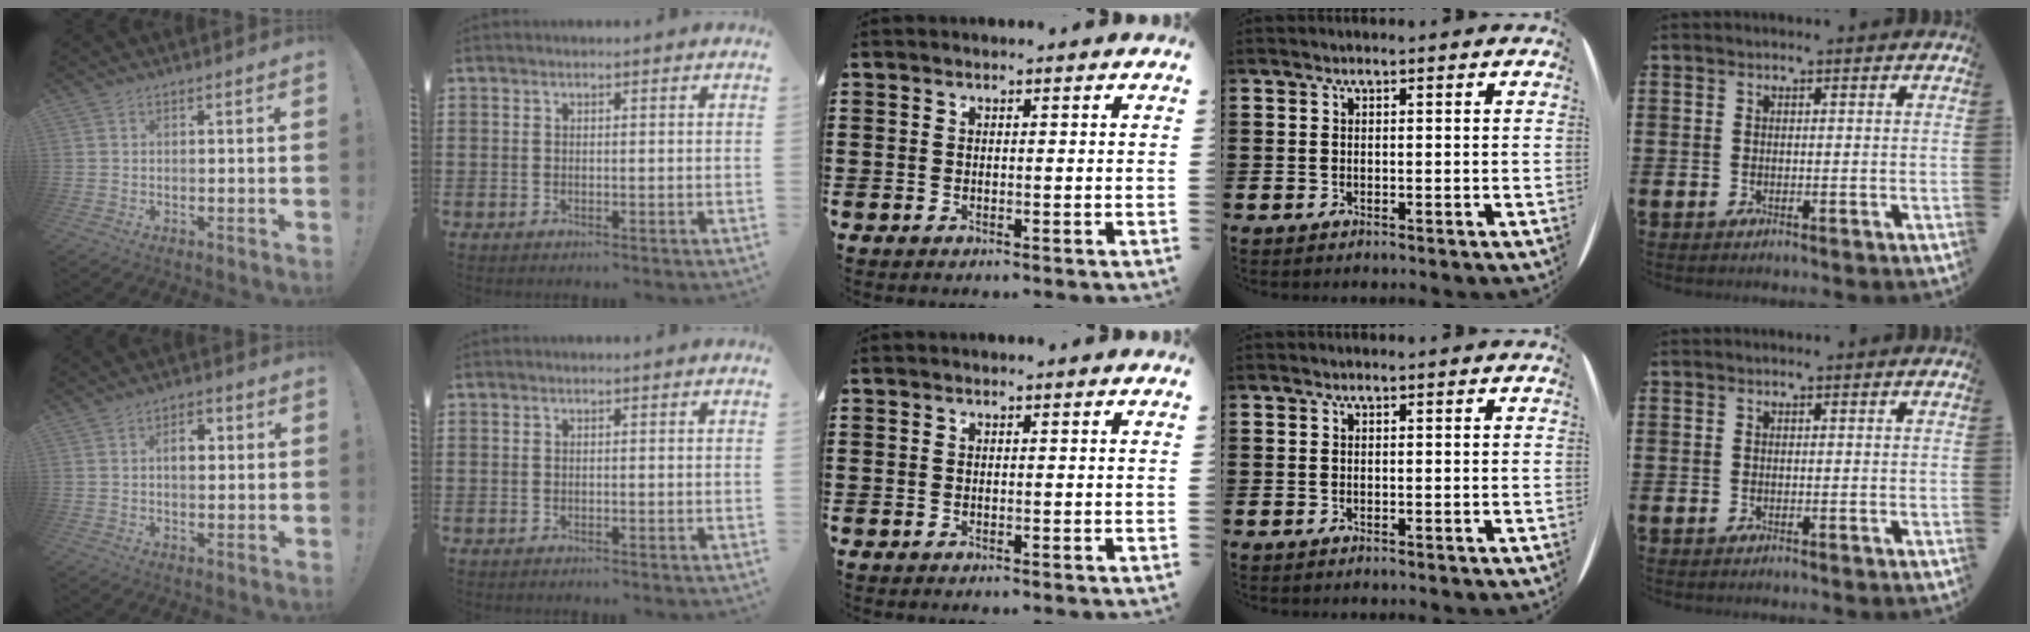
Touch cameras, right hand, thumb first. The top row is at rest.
{"thumb": {"total": 4.8, "force": [1.0, 3.1, 3.5], "torque": [-0.035, -0.001, 0.006]}}